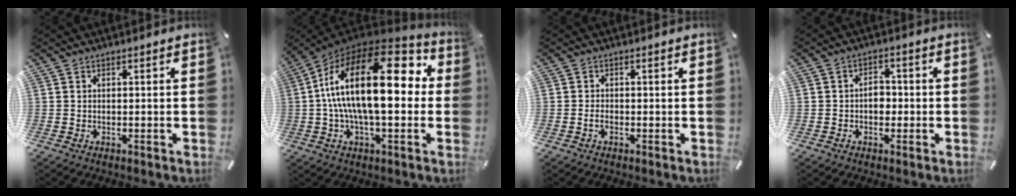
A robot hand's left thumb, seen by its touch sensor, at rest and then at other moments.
{"total": 25.9, "force": [3.2, 11.4, 23.1], "torque": [-0.428, -0.023, 0.044]}
{"total": 1.3, "force": [-0.4, 0.7, 1.0], "torque": [-0.019, 0.001, -0.008]}
{"total": 4.3, "force": [-0.5, 3.0, 2.9], "torque": [-0.040, 0.004, -0.015]}